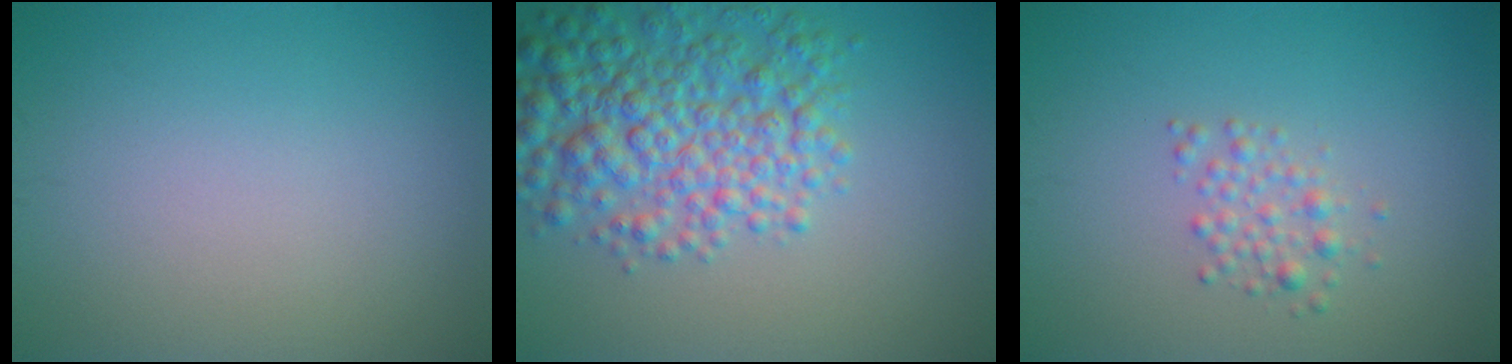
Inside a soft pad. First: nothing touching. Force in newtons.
{"total": 7.2, "press": 7.2, "slide": 0.2}
{"total": 1.7, "press": 1.7, "slide": 0.0}